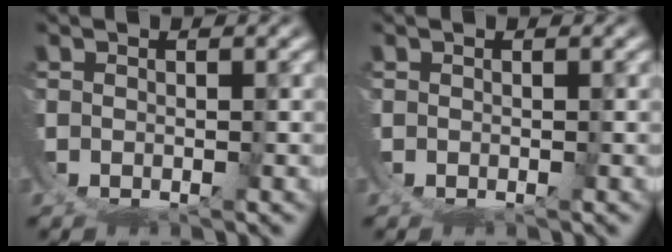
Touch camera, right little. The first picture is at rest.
{"total": 0.0}